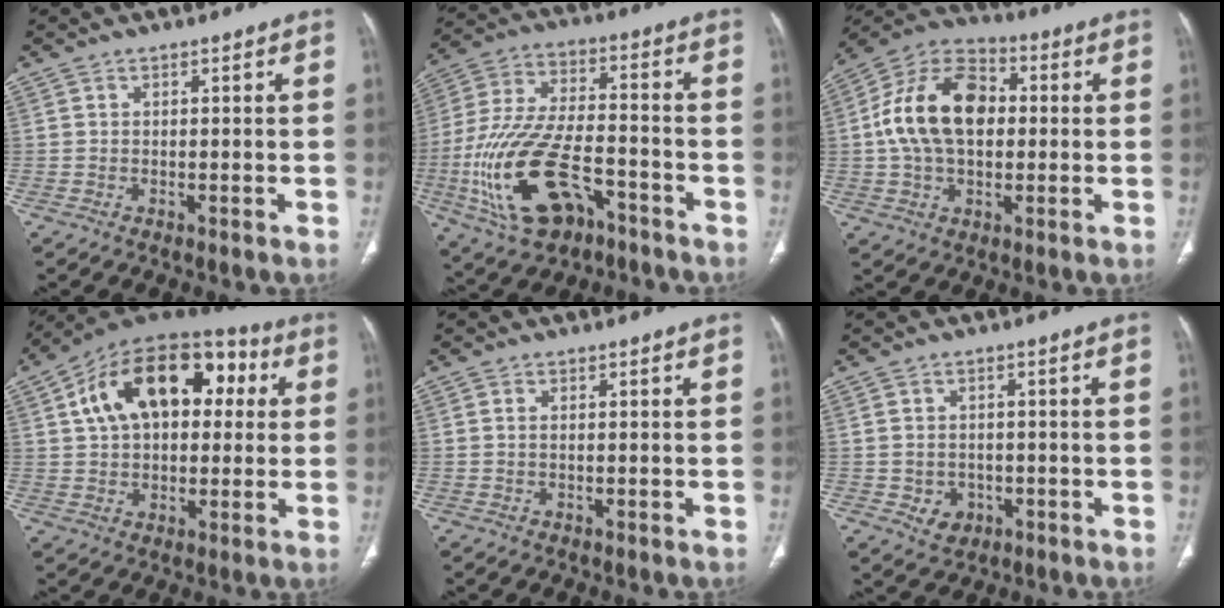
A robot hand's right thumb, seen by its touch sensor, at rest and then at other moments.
{"total": 20.2, "force": [-8.3, 10.2, 15.3], "torque": [-0.316, 0.035, -0.139]}
{"total": 17.3, "force": [1.4, 11.3, 13.0], "torque": [-0.220, 0.026, 0.017]}
{"total": 22.1, "force": [5.7, 13.3, 16.7], "torque": [-0.241, 0.033, 0.082]}
{"total": 0.6, "force": [0.1, 0.1, 0.5], "torque": [-0.018, 0.002, 0.004]}
{"total": 4.0, "force": [-1.1, 3.4, 1.8], "torque": [-0.015, 0.005, -0.002]}